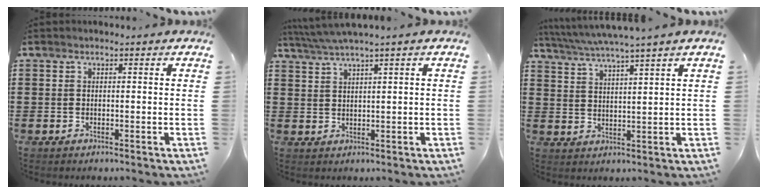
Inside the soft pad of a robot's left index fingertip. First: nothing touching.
{"total": 2.4, "force": [2.0, -0.5, 1.3], "torque": [-0.030, -0.004, 0.036]}
{"total": 3.5, "force": [3.2, -0.8, 1.3], "torque": [-0.039, -0.022, 0.051]}